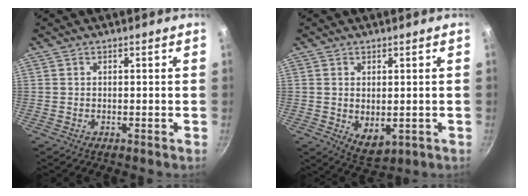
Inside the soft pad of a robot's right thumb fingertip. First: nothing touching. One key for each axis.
{"total": 6.8, "fx": 0.2, "fy": 4.3, "fz": 5.2, "tx": -0.066, "ty": -0.020, "tz": 0.022}